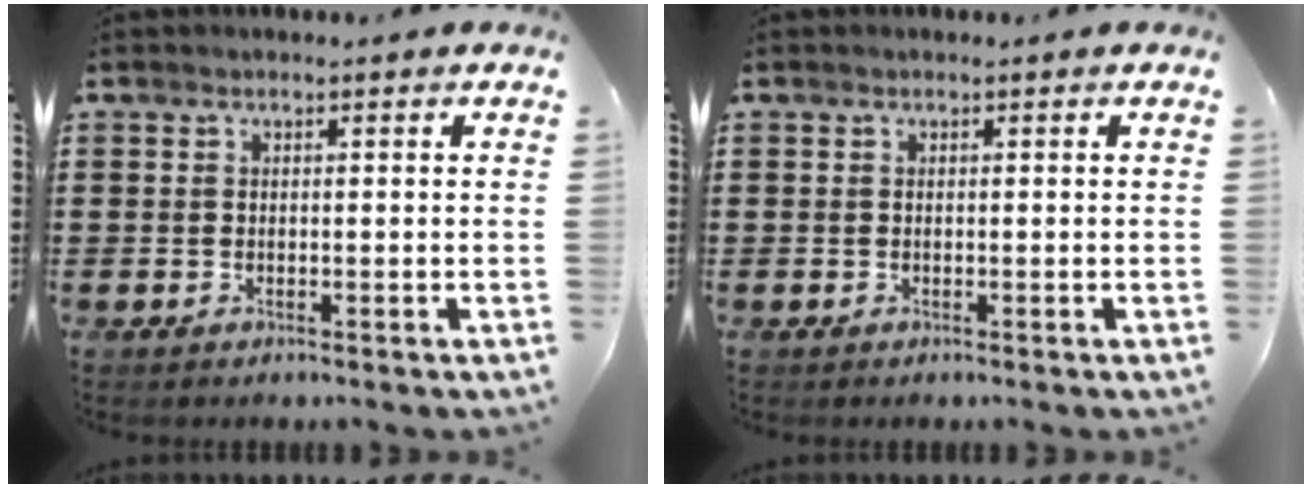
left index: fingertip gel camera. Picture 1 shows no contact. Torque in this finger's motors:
{"motor_torque": [0.00, 0.00, 0.00, 0.00]}